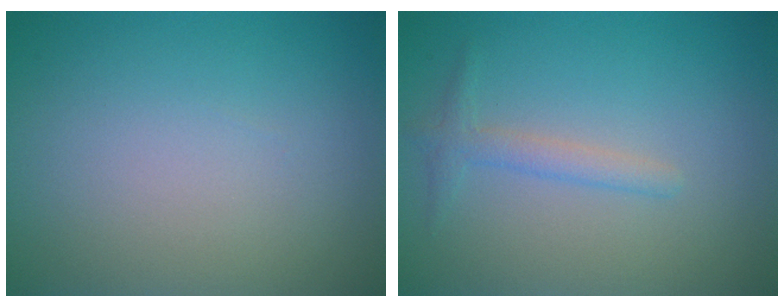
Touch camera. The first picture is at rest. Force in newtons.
{"total": 1.6, "press": 1.6, "slide": 0.1}